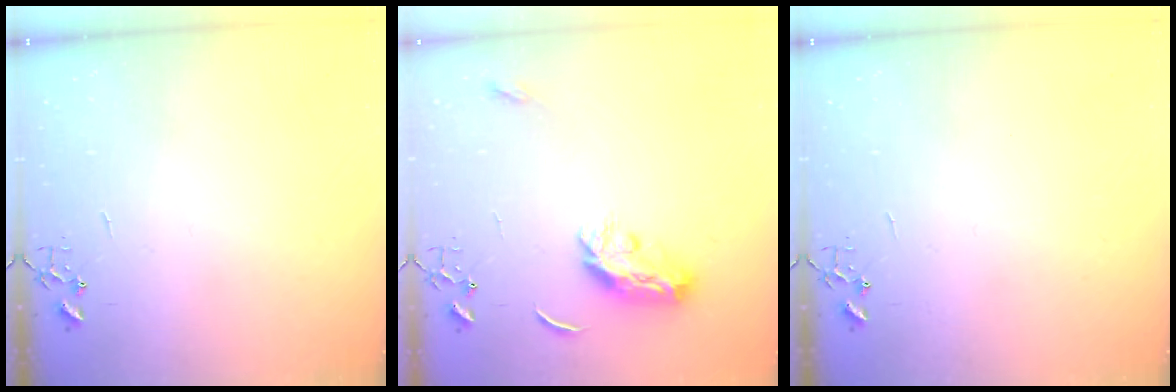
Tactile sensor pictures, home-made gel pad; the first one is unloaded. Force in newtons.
{"total": 9.9, "press": 9.9, "slide": 0.3}
{"total": 0.0}